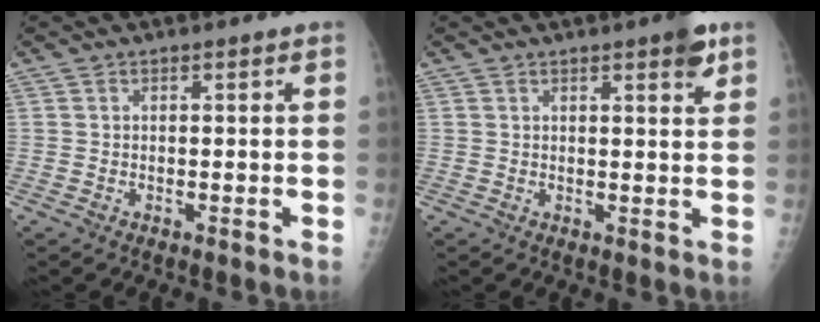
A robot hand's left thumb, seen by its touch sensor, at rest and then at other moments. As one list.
[{"total": 3.8, "force": [2.3, 0.9, 2.9], "torque": [-0.031, -0.011, 0.026]}]